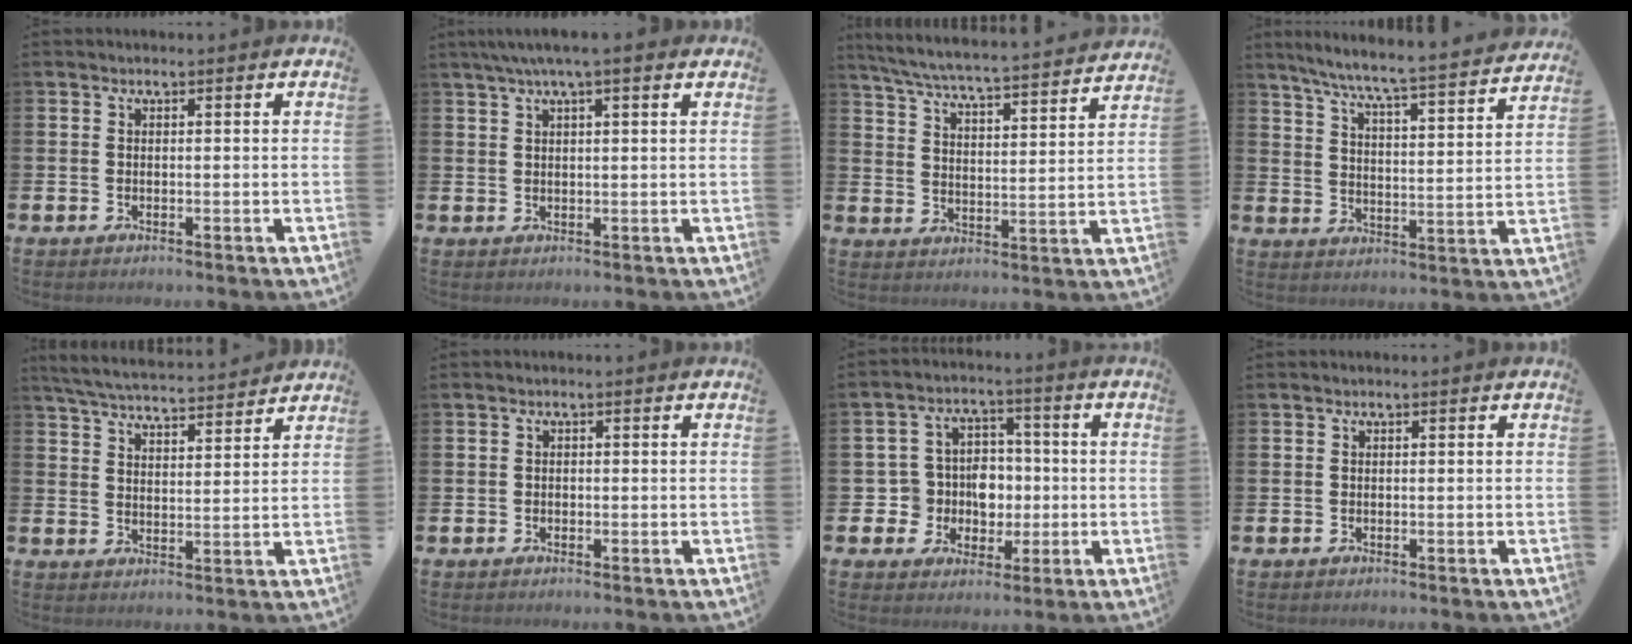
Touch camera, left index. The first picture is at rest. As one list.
[{"total": 3.9, "force": [2.7, 0.3, 2.7], "torque": [-0.053, 0.002, 0.046]}, {"total": 6.2, "force": [5.9, 0.1, 2.0], "torque": [-0.062, -0.050, 0.097]}, {"total": 7.2, "force": [6.6, -0.1, 2.7], "torque": [-0.079, -0.054, 0.110]}, {"total": 5.8, "force": [5.6, 0.5, 1.1], "torque": [-0.045, -0.035, 0.100]}, {"total": 0.6, "force": [-0.2, 0.5, 0.1], "torque": [-0.005, 0.005, -0.006]}, {"total": 6.7, "force": [-0.3, 6.3, 2.1], "torque": [-0.051, 0.008, -0.008]}, {"total": 0.0}]